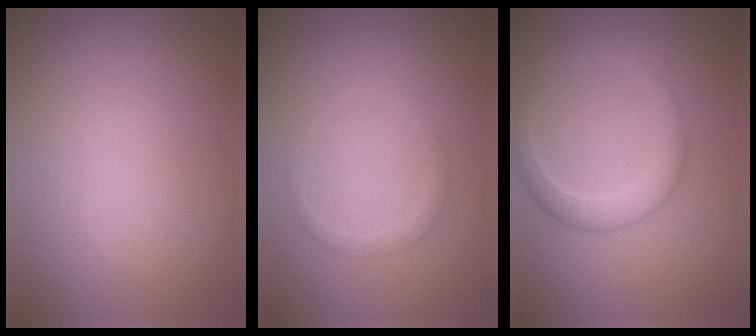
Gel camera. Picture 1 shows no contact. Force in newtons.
{"total": 1.1, "press": 1.1, "slide": 0.1}
{"total": 3.0, "press": 3.0, "slide": 0.1}